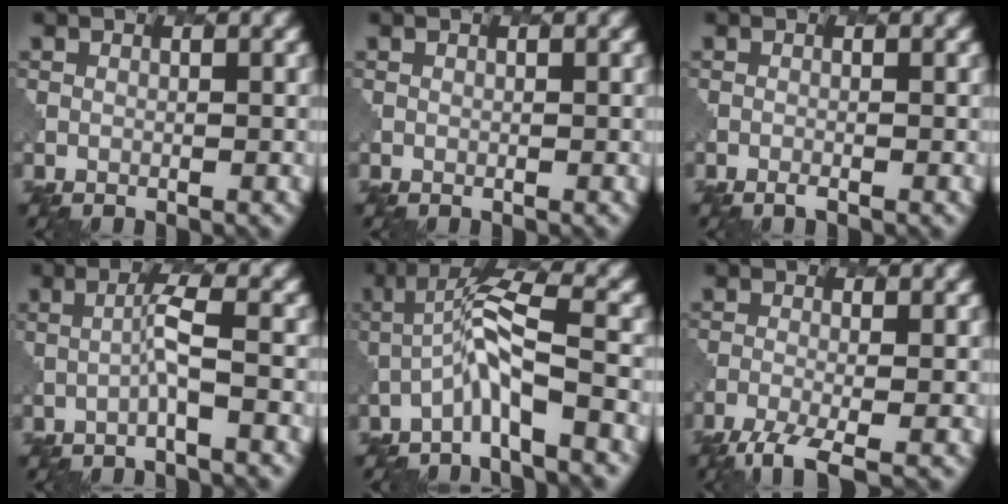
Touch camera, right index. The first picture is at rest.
{"total": 0.0}
{"total": 0.6, "force": [-0.4, 0.1, 0.5], "torque": [-0.004, 0.000, -0.010]}
{"total": 2.0, "force": [-0.4, -0.1, 1.9], "torque": [-0.041, 0.007, -0.013]}
{"total": 4.0, "force": [-2.0, 0.3, 3.4], "torque": [-0.066, 0.015, -0.046]}
{"total": 3.8, "force": [-2.5, 0.8, 2.7], "torque": [-0.049, -0.009, -0.057]}